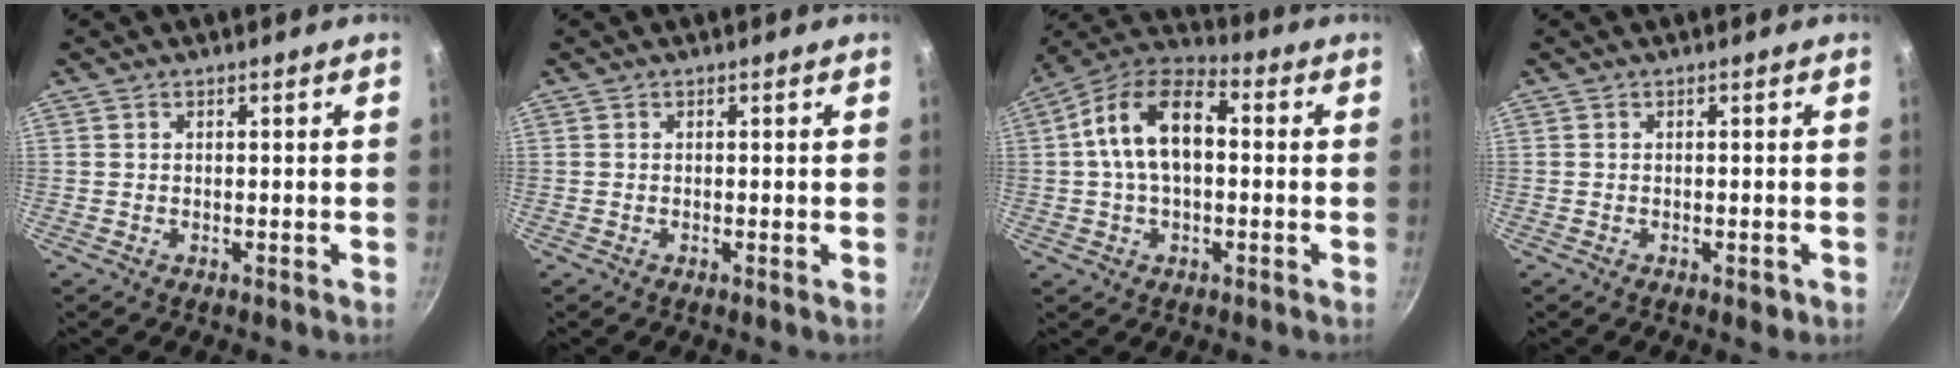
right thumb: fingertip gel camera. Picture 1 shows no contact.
{"total": 0.0}
{"total": 14.2, "force": [1.2, 8.3, 11.4], "torque": [-0.183, 0.037, 0.003]}
{"total": 1.6, "force": [-0.7, 0.8, 1.2], "torque": [-0.018, 0.000, -0.008]}